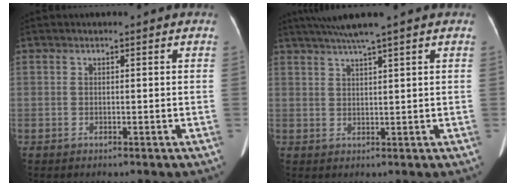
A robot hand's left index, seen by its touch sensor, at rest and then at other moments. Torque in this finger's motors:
{"motor_torque": [0.59, -0.72, 0.07, 0.09]}